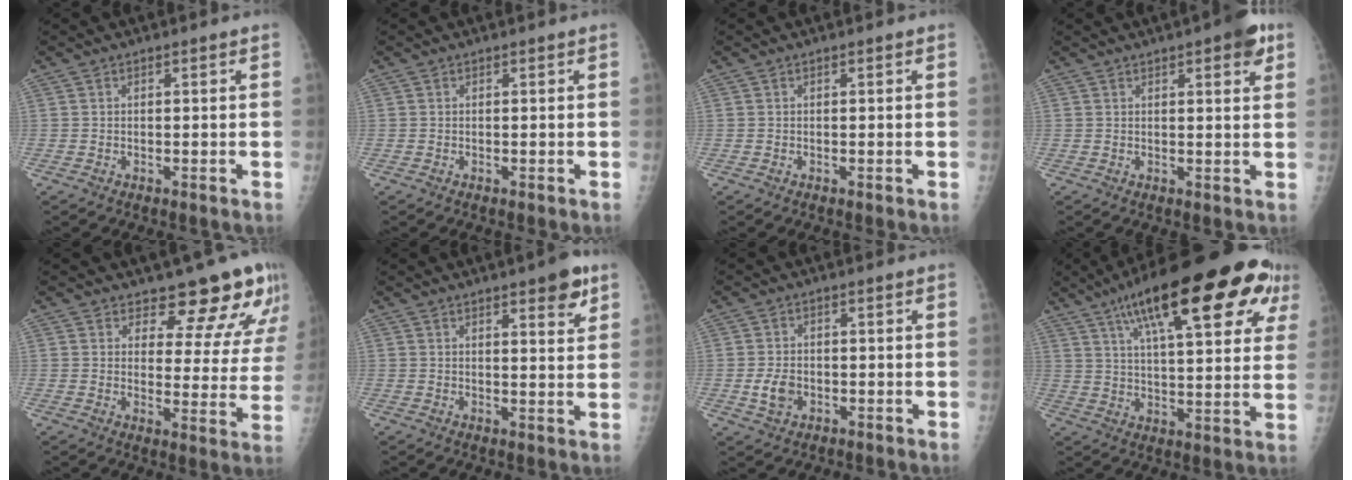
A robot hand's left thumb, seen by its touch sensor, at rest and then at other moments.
{"total": 0.0}
{"total": 0.0}
{"total": 5.9, "force": [3.1, 1.6, 4.8], "torque": [-0.051, -0.008, 0.034]}
{"total": 13.3, "force": [10.9, 5.1, 5.8], "torque": [-0.024, -0.078, 0.122]}
{"total": 6.1, "force": [3.6, 1.6, 4.7], "torque": [-0.050, -0.018, 0.043]}
{"total": 3.8, "force": [-1.2, 2.9, 2.3], "torque": [-0.038, 0.001, -0.017]}
{"total": 26.0, "force": [13.3, 7.9, 20.9], "torque": [-0.293, -0.004, 0.192]}